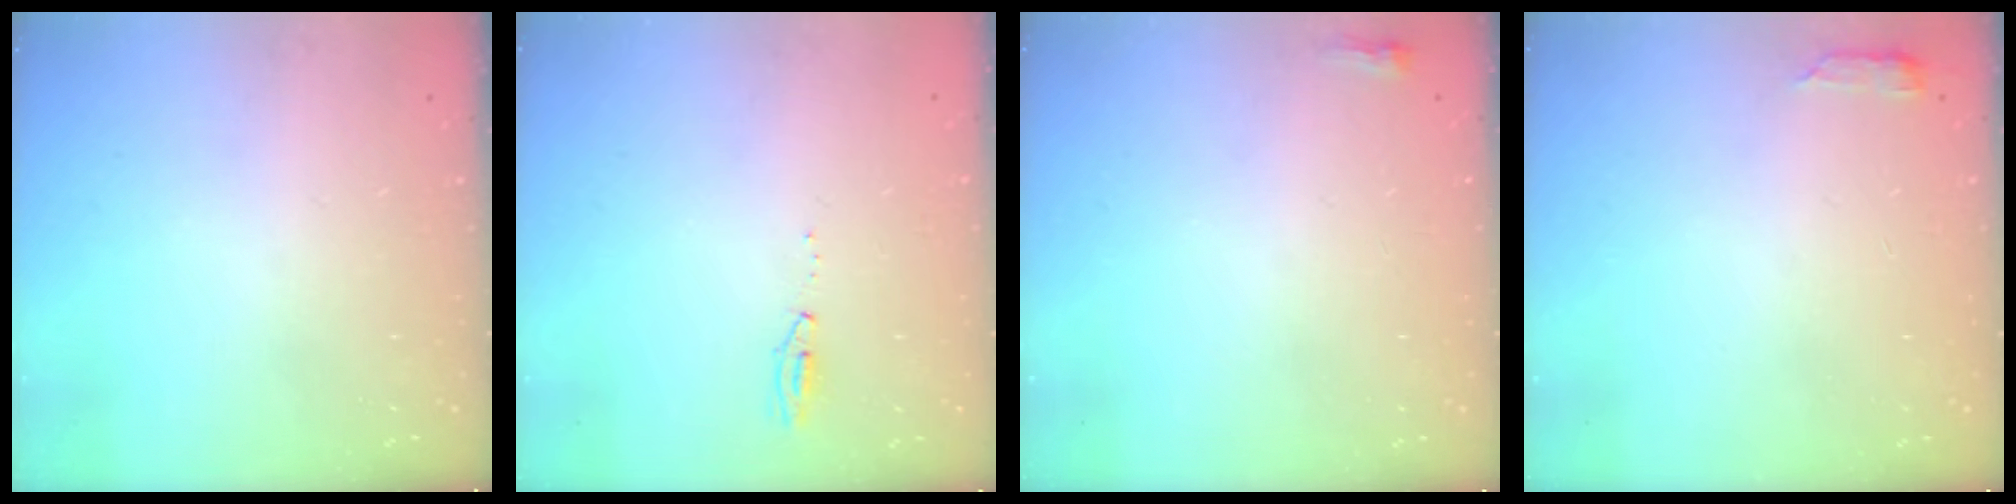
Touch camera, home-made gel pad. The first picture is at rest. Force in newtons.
{"total": 15.0, "press": 4.8, "slide": 14.3}
{"total": 2.2, "press": 2.2, "slide": 0.6}
{"total": 2.9, "press": 2.8, "slide": 0.6}